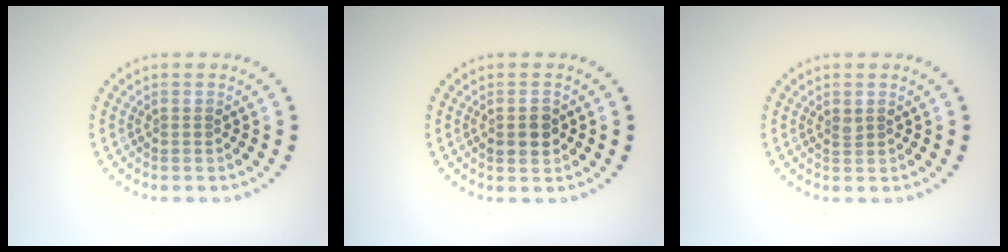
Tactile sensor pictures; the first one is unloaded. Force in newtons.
{"total": 2.3, "press": 2.3, "slide": 0.1}
{"total": 0.6, "press": 0.5, "slide": 0.3}